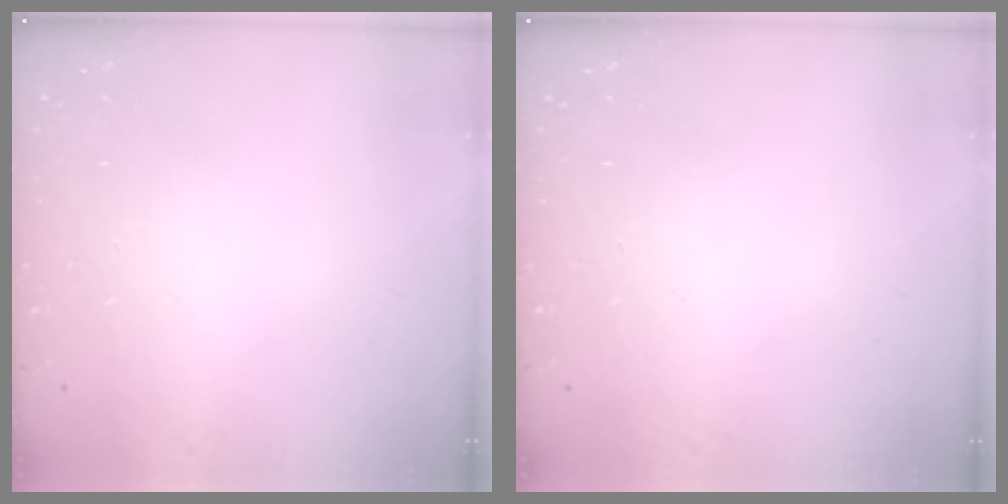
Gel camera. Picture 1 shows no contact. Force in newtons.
{"total": 0.0}